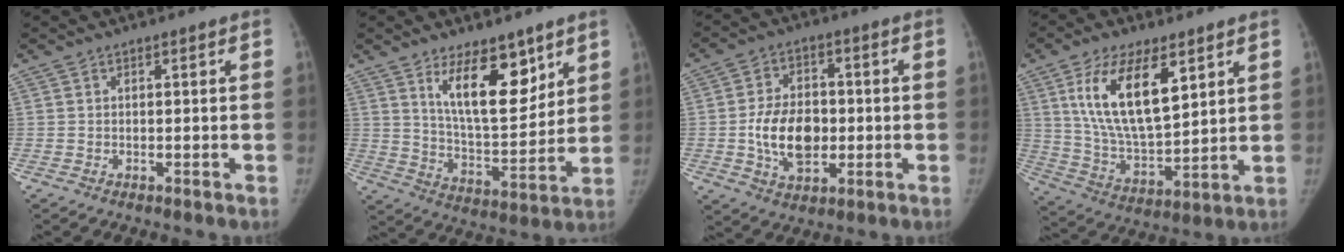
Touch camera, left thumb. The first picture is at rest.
{"total": 14.0, "force": [8.0, 6.0, 9.8], "torque": [-0.117, -0.063, 0.143]}
{"total": 11.6, "force": [-1.4, 7.7, 8.5], "torque": [-0.124, 0.008, -0.022]}
{"total": 16.9, "force": [7.1, 7.4, 13.4], "torque": [-0.226, -0.034, 0.141]}